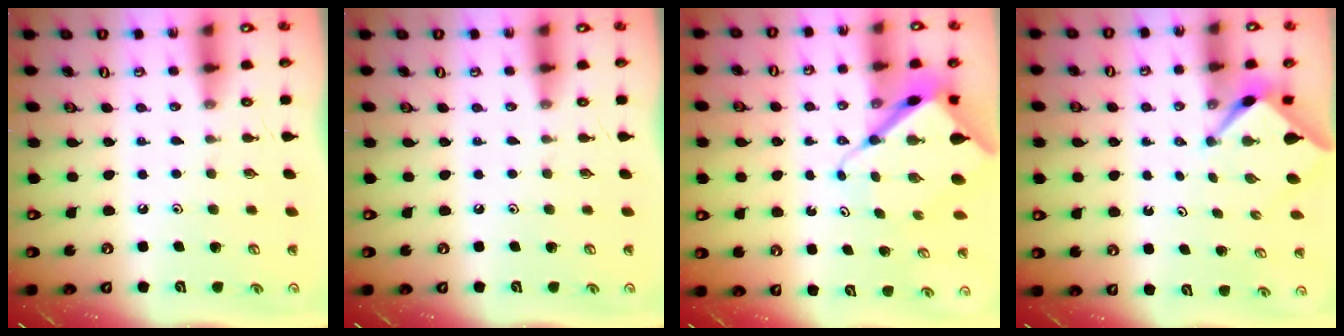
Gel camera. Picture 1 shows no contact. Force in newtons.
{"total": 0.0}
{"total": 9.8, "press": 9.7, "slide": 1.0}
{"total": 2.6, "press": 2.6, "slide": 0.3}